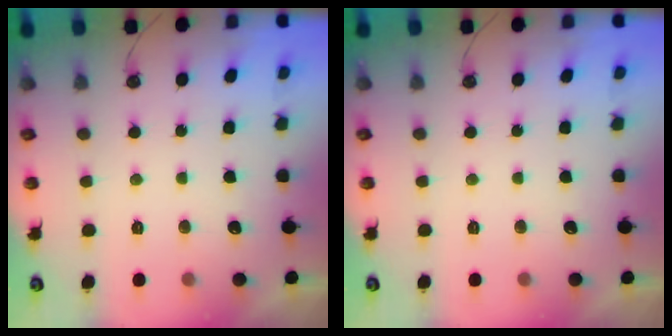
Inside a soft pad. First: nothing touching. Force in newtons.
{"total": 0.0}